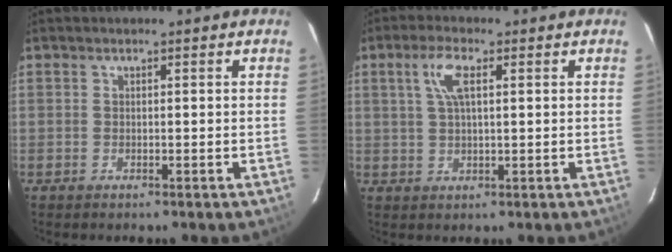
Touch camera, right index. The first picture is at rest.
{"total": 5.3, "force": [1.8, 2.9, 4.1], "torque": [-0.076, 0.015, 0.033]}